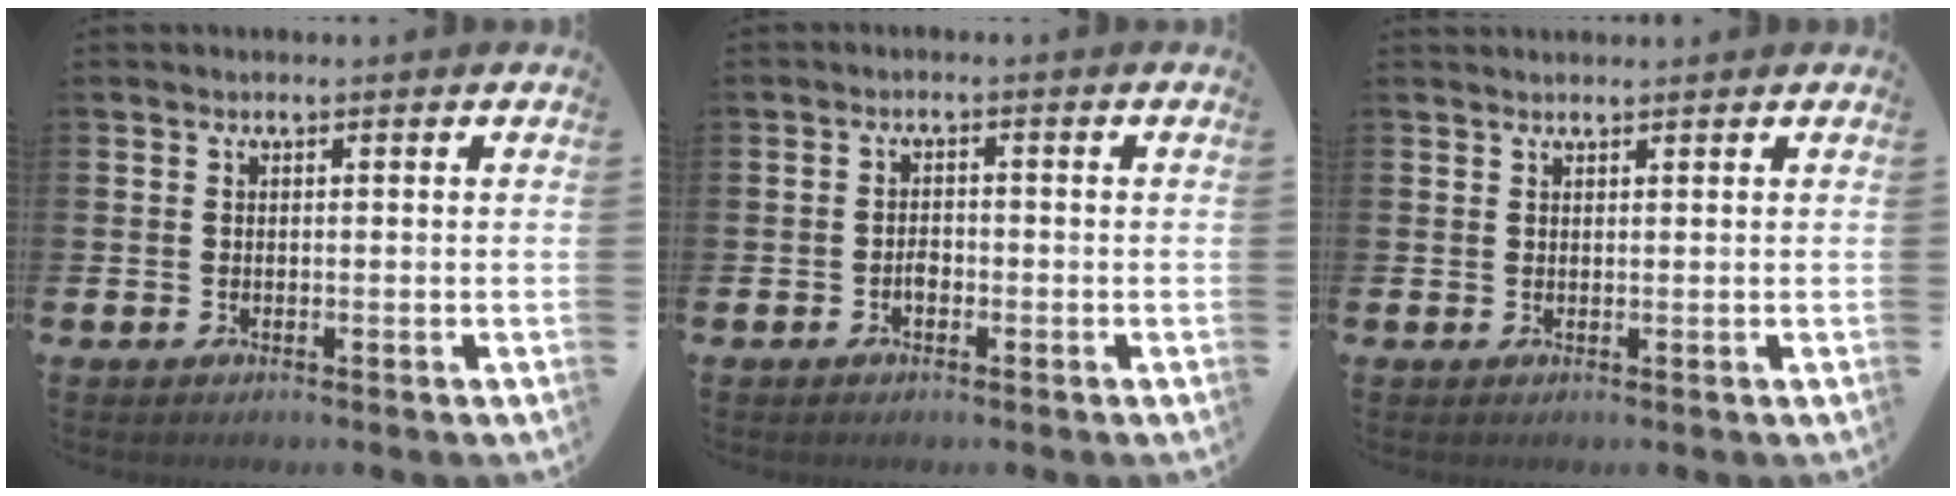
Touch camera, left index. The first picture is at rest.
{"total": 1.6, "force": [-0.7, 1.1, 1.0], "torque": [-0.012, 0.000, -0.014]}
{"total": 0.9, "force": [0.9, 0.1, 0.1], "torque": [0.012, -0.004, 0.014]}